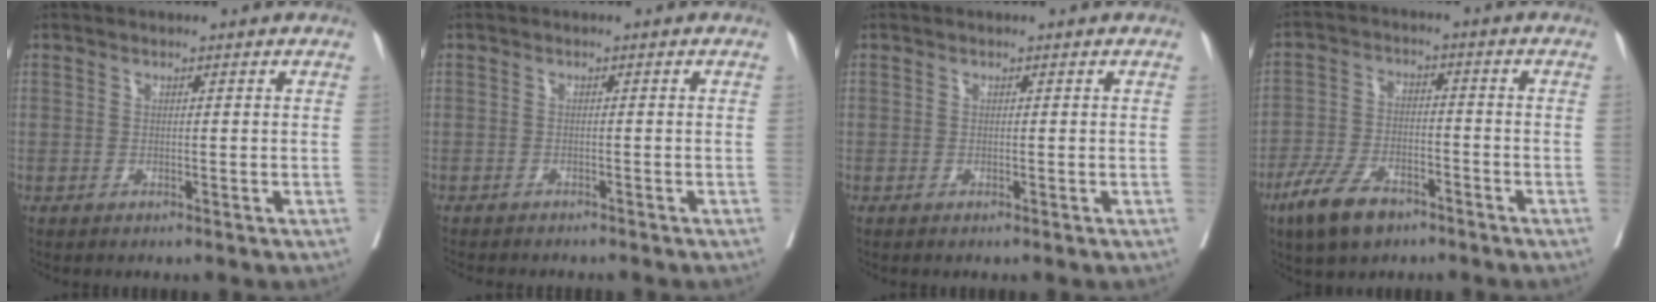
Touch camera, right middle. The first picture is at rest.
{"total": 6.7, "force": [-6.0, 1.4, 2.6], "torque": [-0.028, -0.006, -0.079]}
{"total": 0.0}
{"total": 8.7, "force": [-5.8, 3.8, 5.3], "torque": [-0.111, -0.007, -0.106]}